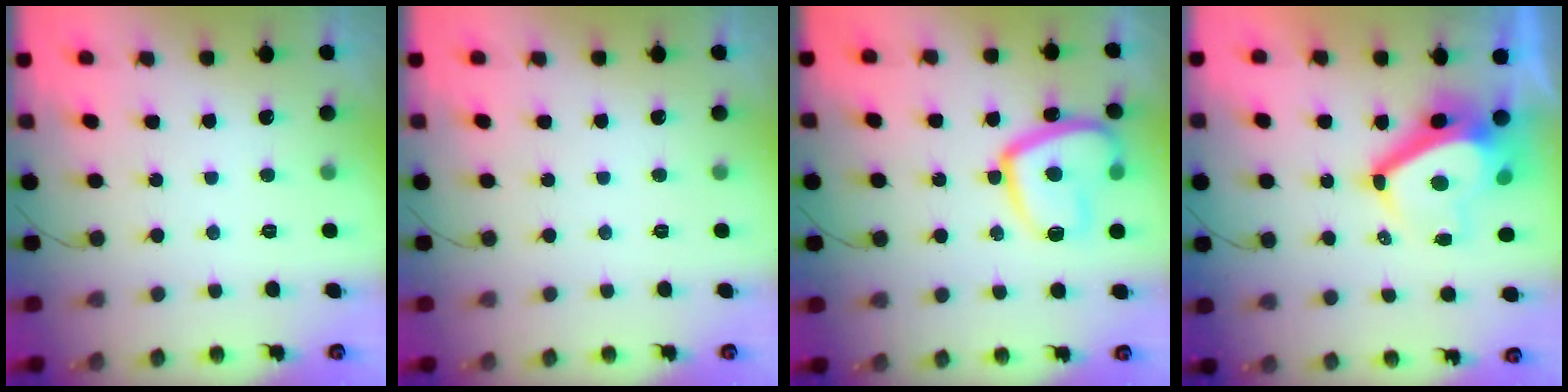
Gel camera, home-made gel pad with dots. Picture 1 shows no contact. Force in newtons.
{"total": 0.0}
{"total": 16.7, "press": 16.6, "slide": 2.0}
{"total": 12.4, "press": 12.4, "slide": 1.3}